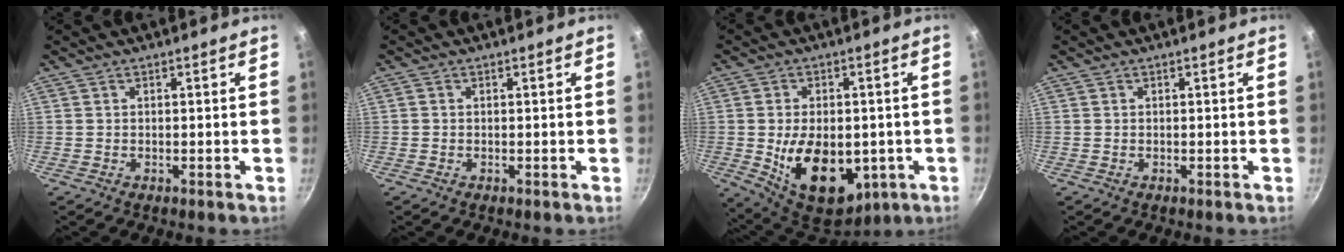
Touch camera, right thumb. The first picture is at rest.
{"total": 0.0}
{"total": 17.4, "force": [-3.0, 11.1, 13.1], "torque": [-0.180, -0.009, -0.025]}
{"total": 0.0}